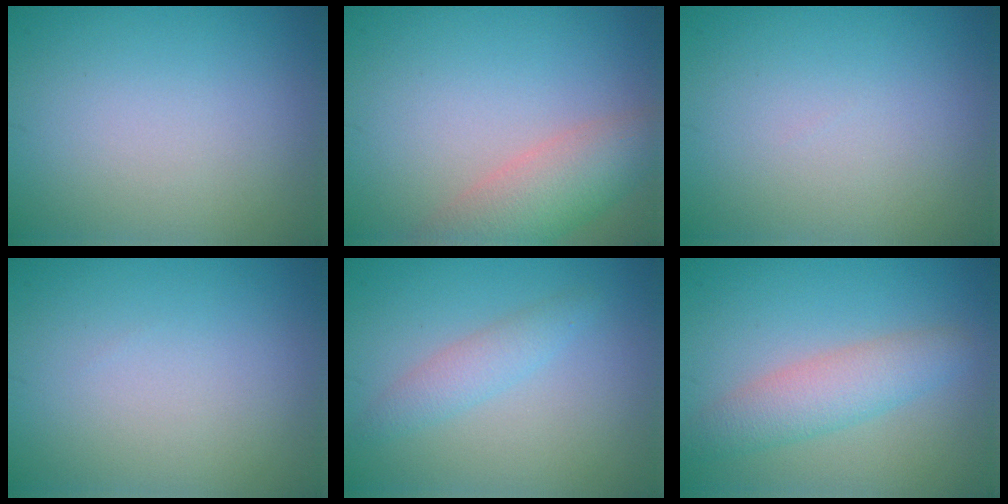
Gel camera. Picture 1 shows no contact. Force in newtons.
{"total": 4.8, "press": 4.8, "slide": 0.5}
{"total": 0.0}
{"total": 0.0}
{"total": 2.1, "press": 2.1, "slide": 0.2}
{"total": 3.8, "press": 3.8, "slide": 0.0}